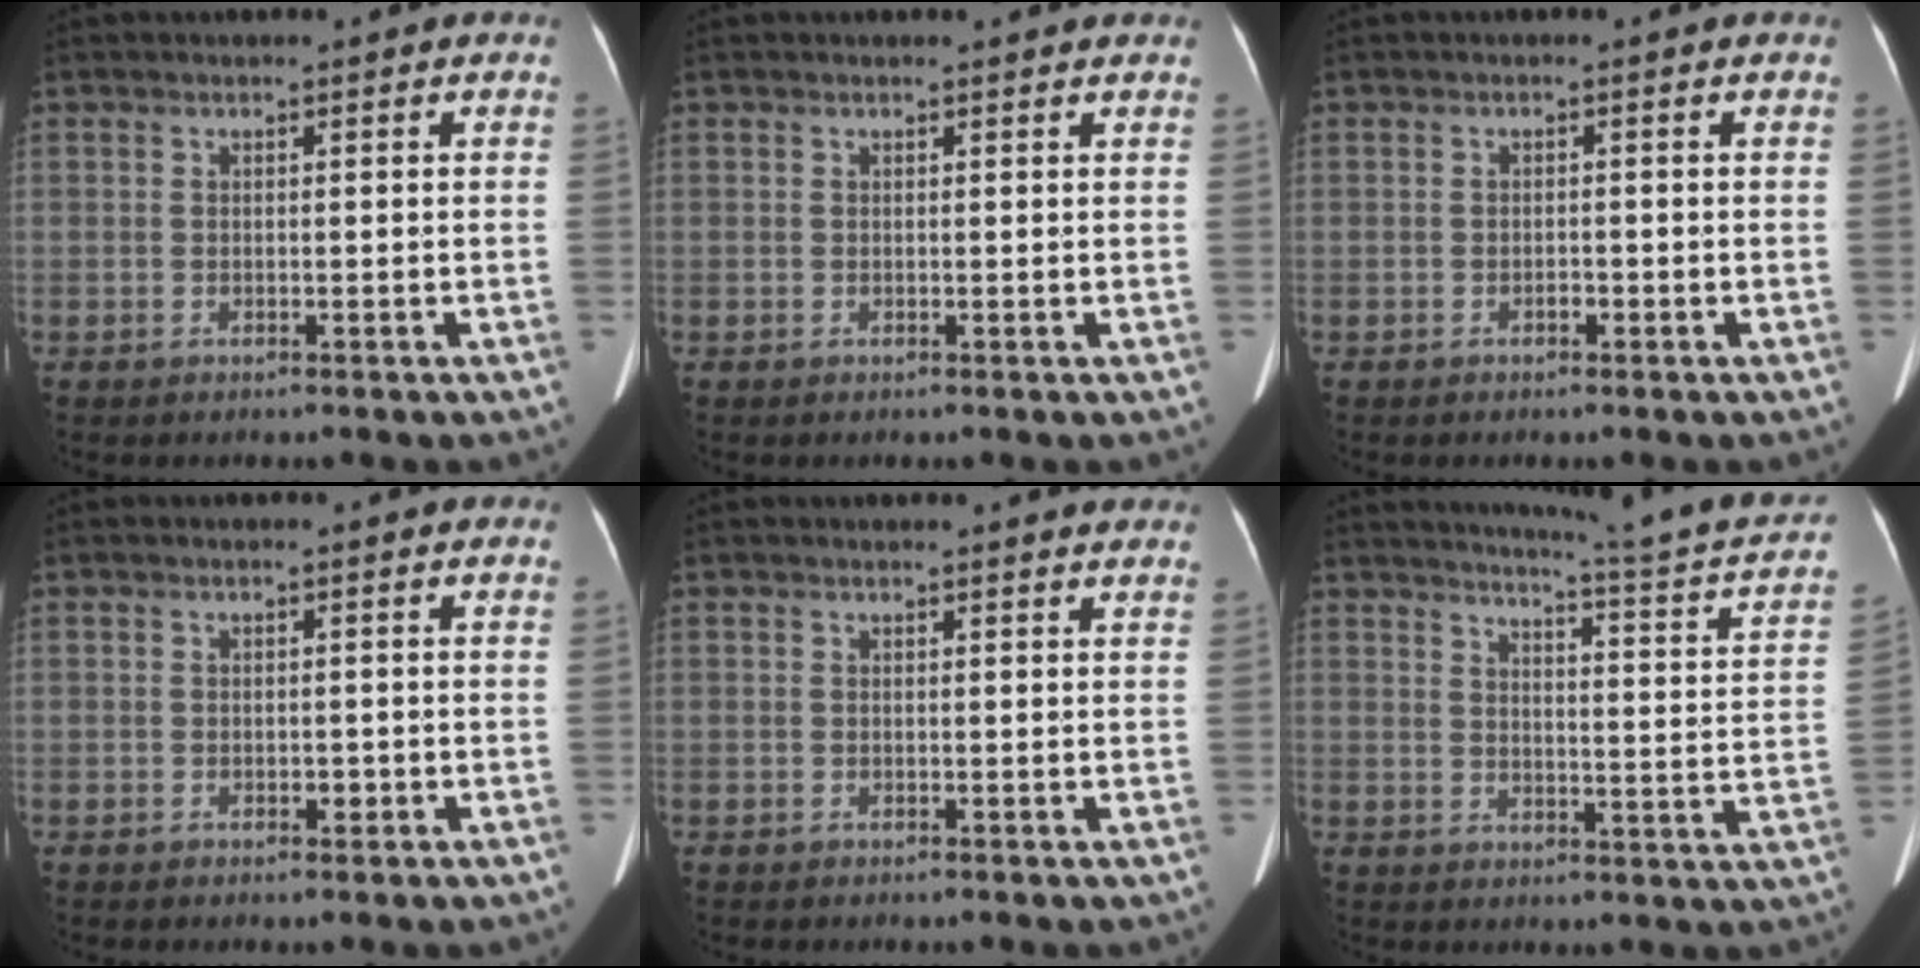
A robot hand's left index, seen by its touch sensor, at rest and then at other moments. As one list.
[{"total": 1.9, "force": [1.8, 0.3, 0.4], "torque": [-0.011, 0.003, 0.014]}, {"total": 0.9, "force": [-0.5, 0.5, 0.5], "torque": [-0.007, 0.003, -0.008]}, {"total": 0.9, "force": [-0.2, 0.6, 0.6], "torque": [-0.009, 0.001, -0.003]}, {"total": 4.2, "force": [4.0, 0.5, 1.0], "torque": [-0.013, 0.003, 0.032]}, {"total": 18.8, "force": [17.2, -0.6, 7.7], "torque": [-0.110, -0.071, 0.195]}]